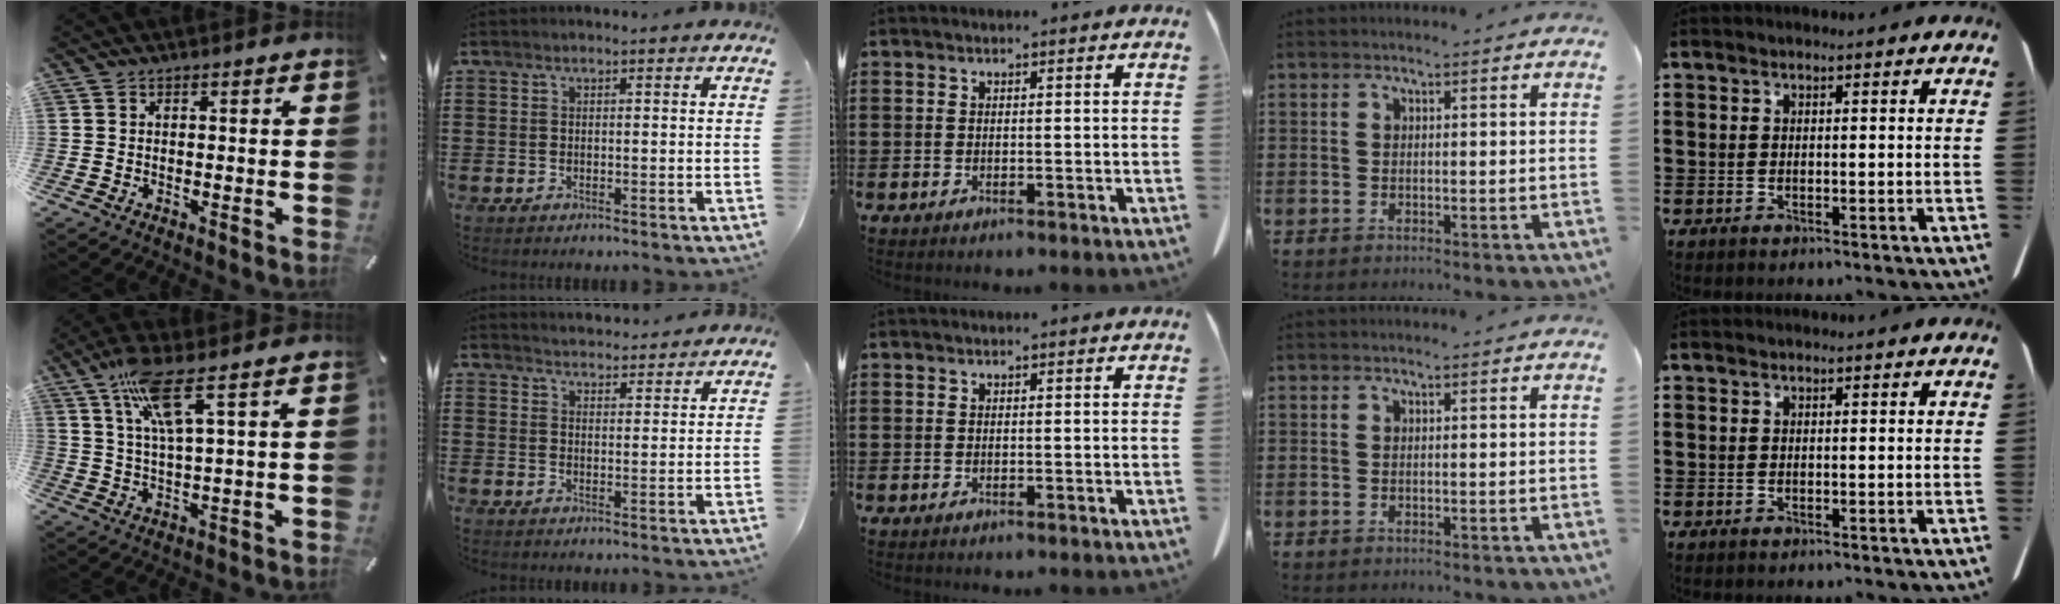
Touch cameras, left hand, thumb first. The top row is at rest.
{"thumb": {"total": 10.2, "force": [5.2, 1.5, 8.6], "torque": [-0.170, -0.003, 0.091]}, "index": {"total": 3.3, "force": [3.3, 0.1, -0.1], "torque": [-0.008, -0.015, 0.059]}}